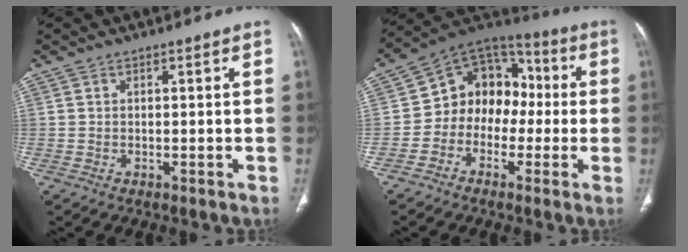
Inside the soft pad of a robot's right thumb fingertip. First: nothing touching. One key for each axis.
{"total": 13.0, "fx": -1.6, "fy": 10.6, "fz": 7.4, "tx": -0.063, "ty": 0.050, "tz": -0.044}